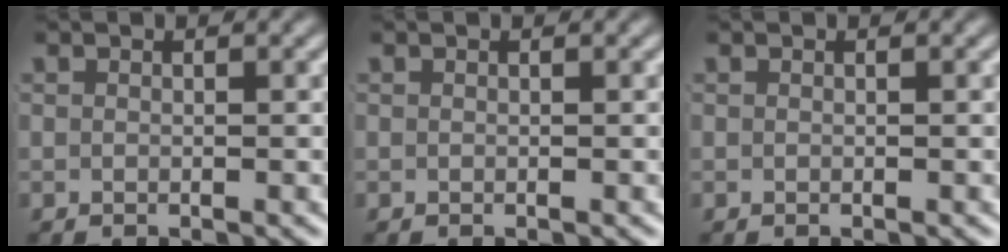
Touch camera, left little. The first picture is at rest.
{"total": 0.0}
{"total": 0.0}